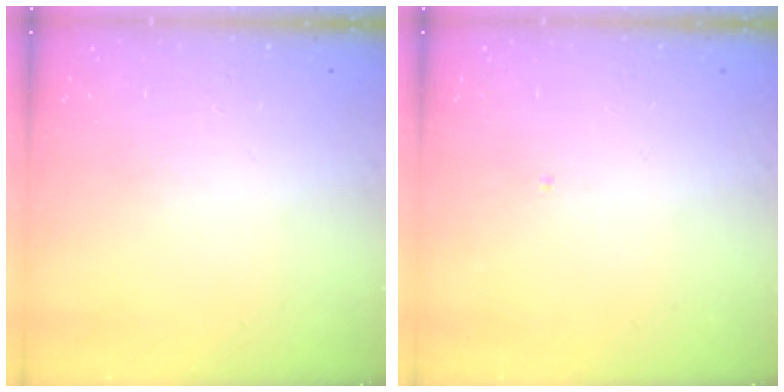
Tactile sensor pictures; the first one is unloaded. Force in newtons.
{"total": 0.0}